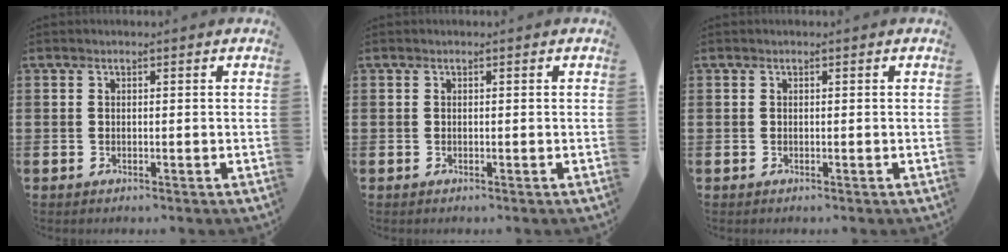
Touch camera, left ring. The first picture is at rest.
{"total": 0.0}
{"total": 0.0}